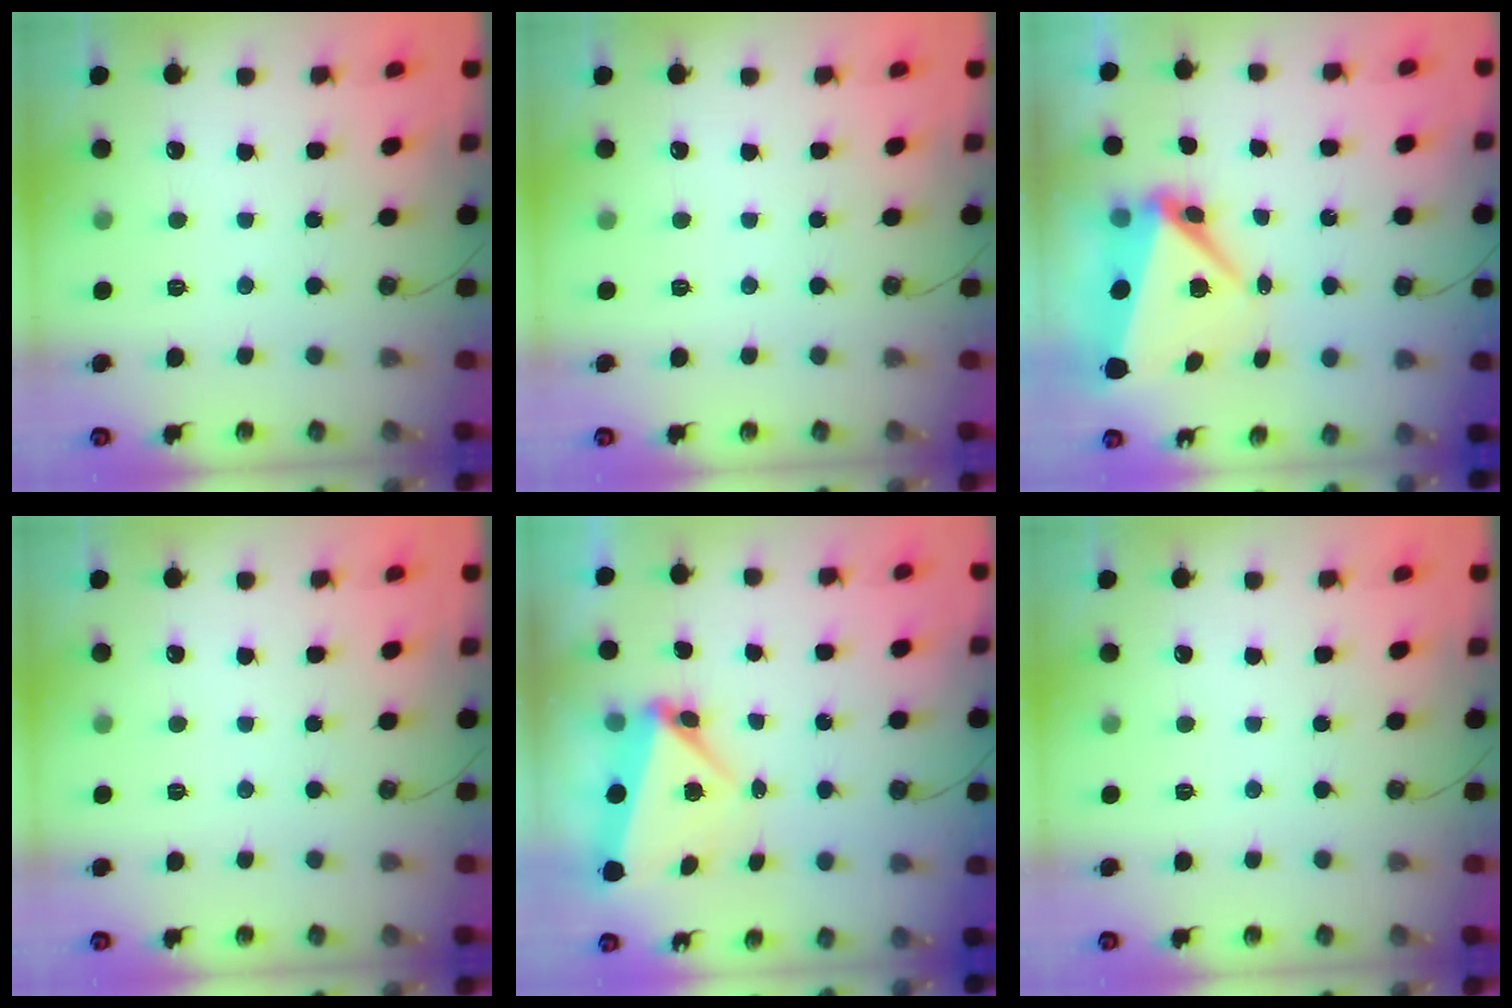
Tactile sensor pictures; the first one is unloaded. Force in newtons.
{"total": 0.0}
{"total": 8.3, "press": 8.2, "slide": 1.2}
{"total": 0.0}
{"total": 5.6, "press": 4.9, "slide": 2.6}
{"total": 0.0}